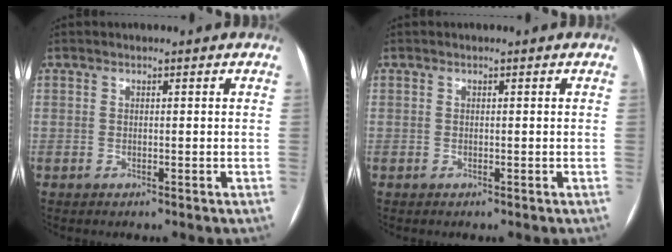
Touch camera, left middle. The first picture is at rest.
{"total": 0.0}